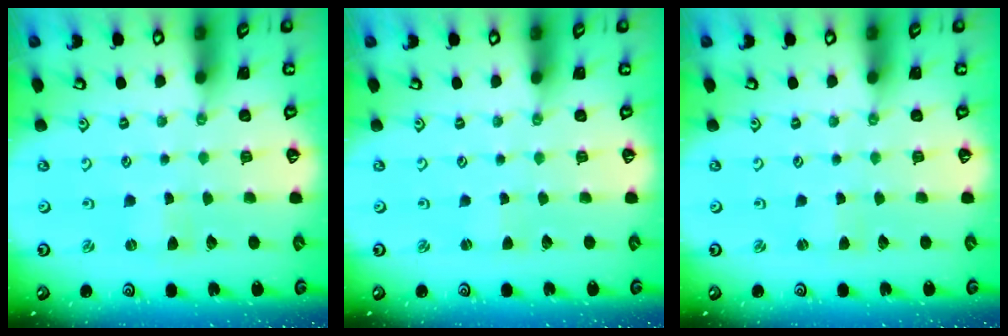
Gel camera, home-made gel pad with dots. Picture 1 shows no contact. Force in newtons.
{"total": 0.7, "press": 0.7, "slide": 0.1}
{"total": 1.3, "press": 1.3, "slide": 0.2}